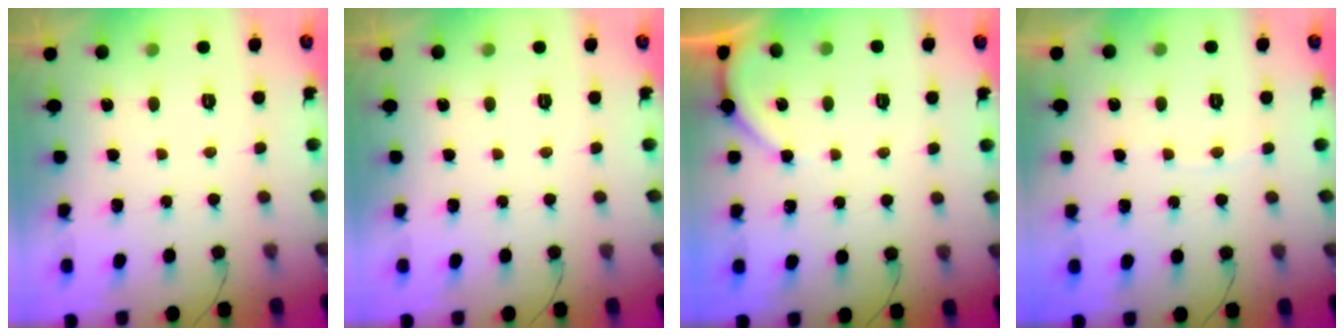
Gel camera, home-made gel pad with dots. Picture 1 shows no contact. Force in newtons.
{"total": 0.0}
{"total": 2.7, "press": 2.6, "slide": 0.6}
{"total": 2.6, "press": 2.6, "slide": 0.4}